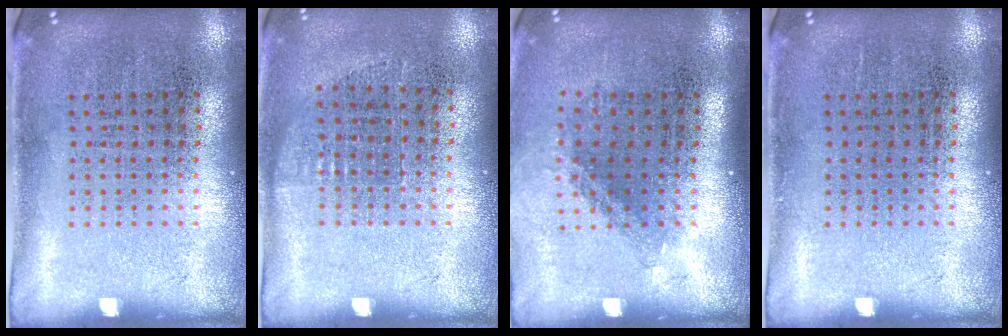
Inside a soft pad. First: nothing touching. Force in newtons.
{"total": 0.7, "press": 0.6, "slide": 0.3}
{"total": 1.4, "press": 1.0, "slide": 1.0}
{"total": 0.0}